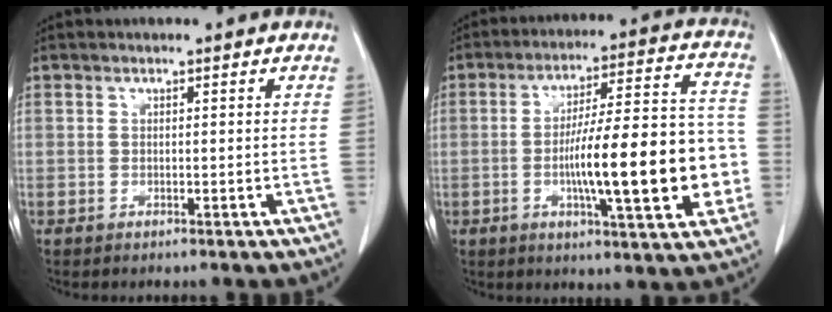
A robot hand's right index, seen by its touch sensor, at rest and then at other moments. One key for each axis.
{"total": 18.5, "fx": -3.4, "fy": 3.2, "fz": 17.9, "tx": -0.263, "ty": 0.023, "tz": -0.046}